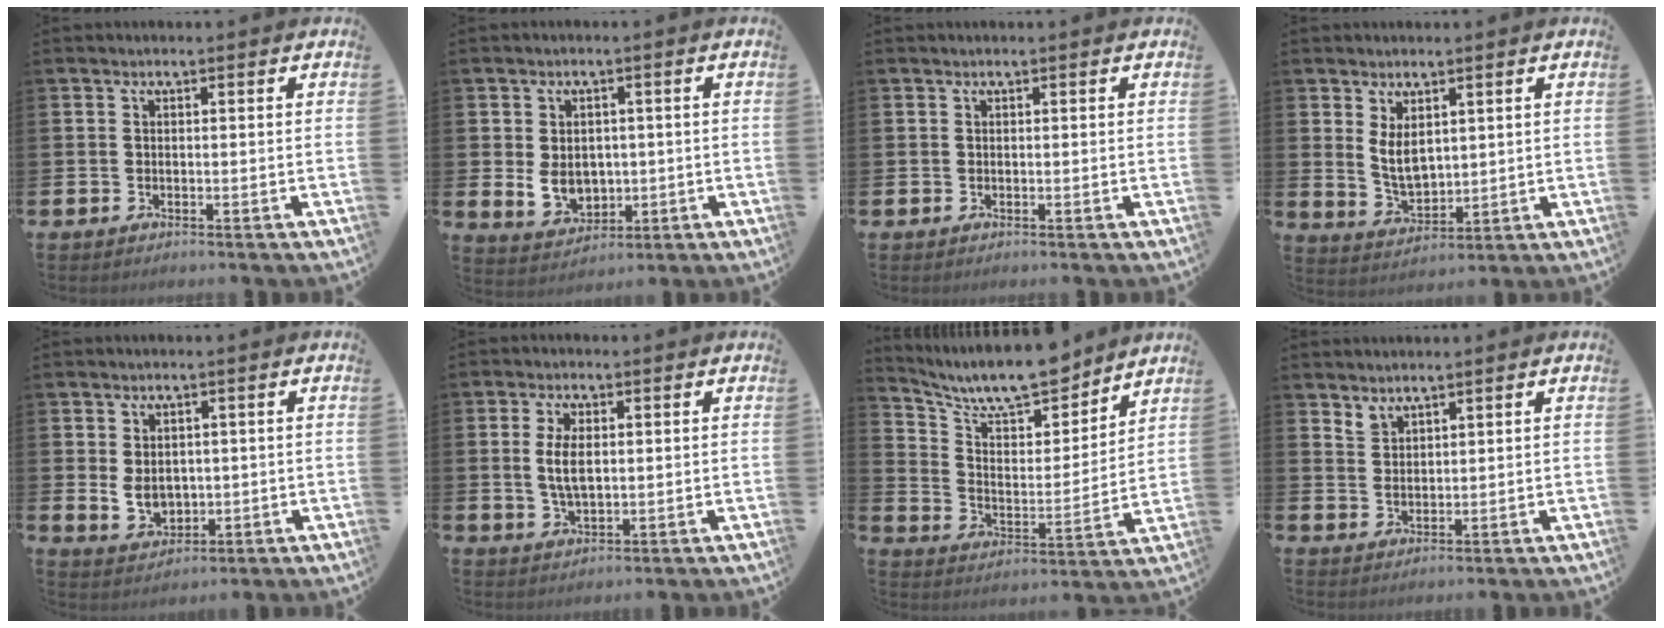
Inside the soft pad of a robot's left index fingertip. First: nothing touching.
{"total": 4.5, "force": [0.0, 3.7, 2.6], "torque": [-0.041, 0.005, -0.003]}
{"total": 0.0}
{"total": 4.5, "force": [2.6, 2.2, 2.9], "torque": [-0.045, -0.017, 0.045]}
{"total": 3.3, "force": [0.6, 2.5, 2.1], "torque": [-0.030, 0.001, 0.007]}
{"total": 4.6, "force": [0.9, 2.1, 3.9], "torque": [-0.064, 0.000, 0.011]}
{"total": 10.7, "force": [9.8, 2.4, 3.7], "torque": [-0.093, -0.070, 0.172]}
{"total": 2.5, "force": [2.5, 0.5, -0.1], "torque": [0.007, -0.015, 0.044]}